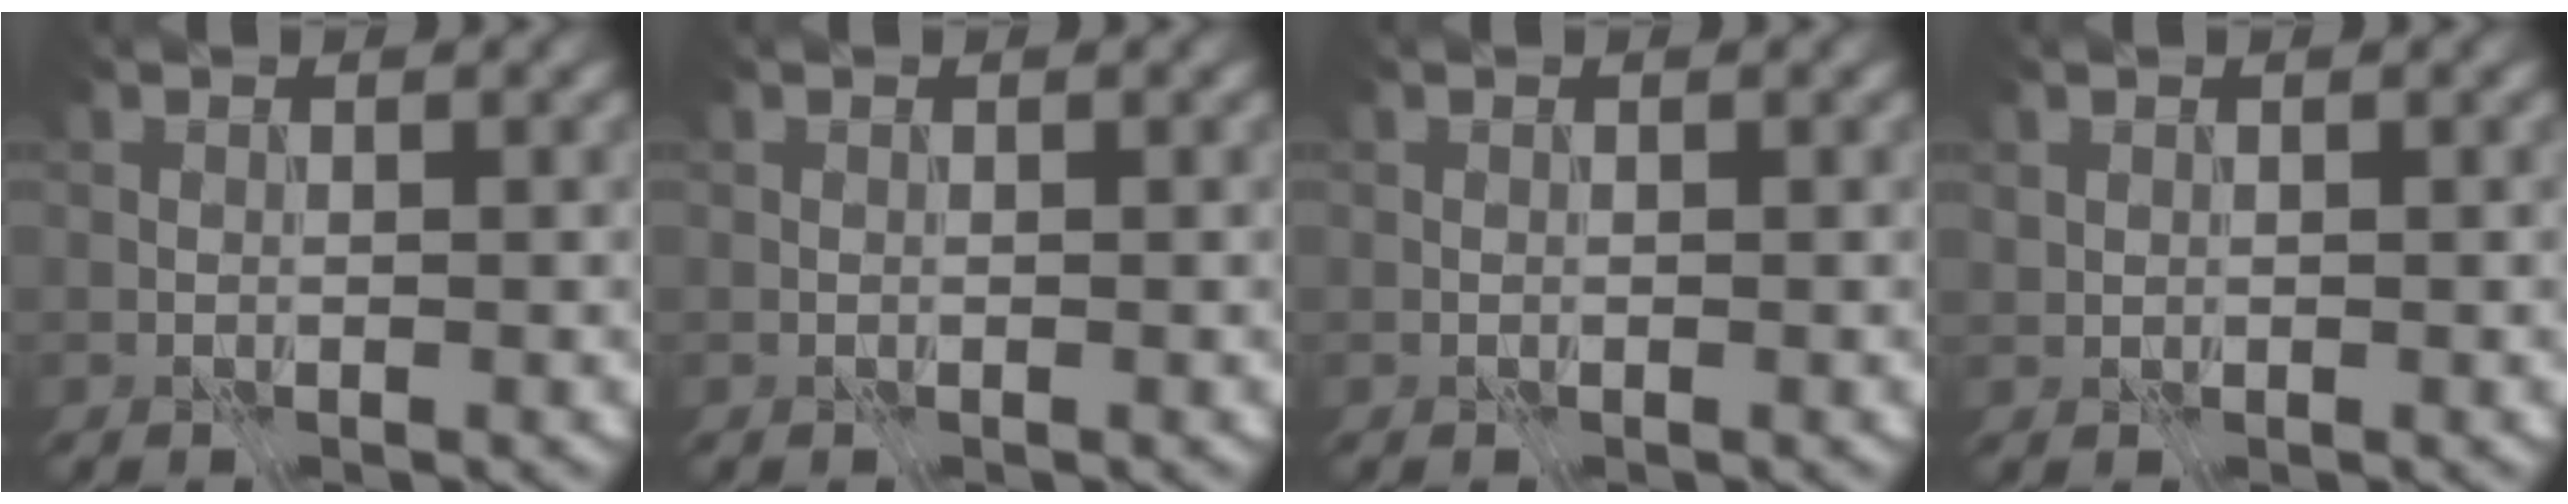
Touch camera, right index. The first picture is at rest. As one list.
[{"total": 0.0}, {"total": 0.0}, {"total": 0.6, "force": [0.3, 0.5, 0.1], "torque": [-0.009, -0.003, 0.007]}]